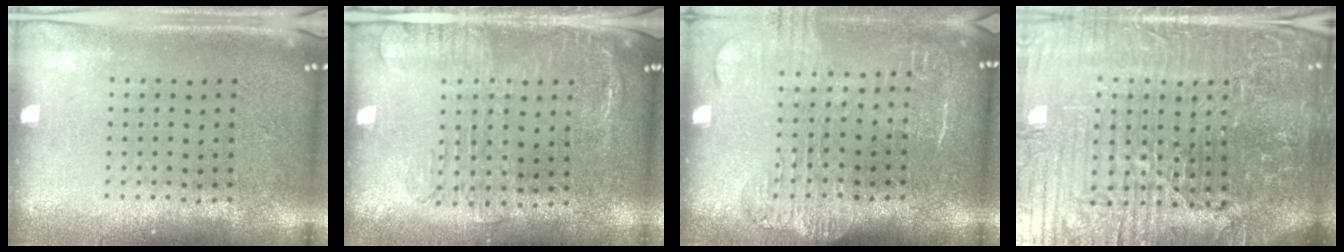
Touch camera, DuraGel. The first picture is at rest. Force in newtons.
{"total": 1.9, "press": 1.5, "slide": 1.2}
{"total": 1.8, "press": 1.5, "slide": 1.0}
{"total": 7.8, "press": 6.9, "slide": 3.6}